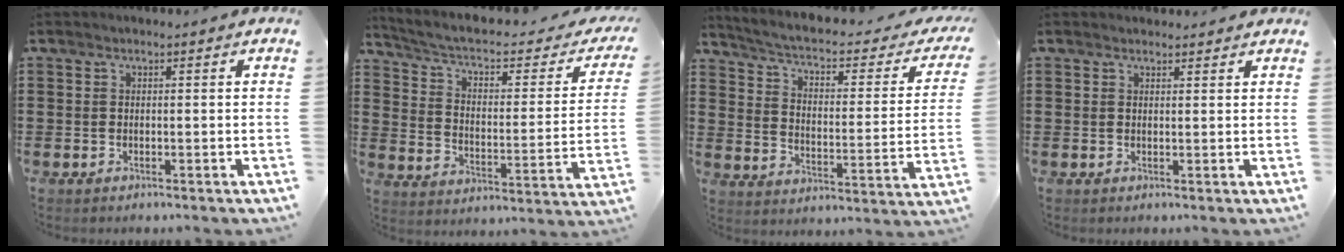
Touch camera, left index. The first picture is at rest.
{"total": 4.8, "force": [3.2, 1.3, 3.3], "torque": [-0.081, -0.027, 0.046]}
{"total": 3.5, "force": [2.3, 0.5, 2.5], "torque": [-0.065, -0.027, 0.028]}
{"total": 1.3, "force": [1.3, 0.2, 0.0], "torque": [-0.003, 0.002, 0.025]}